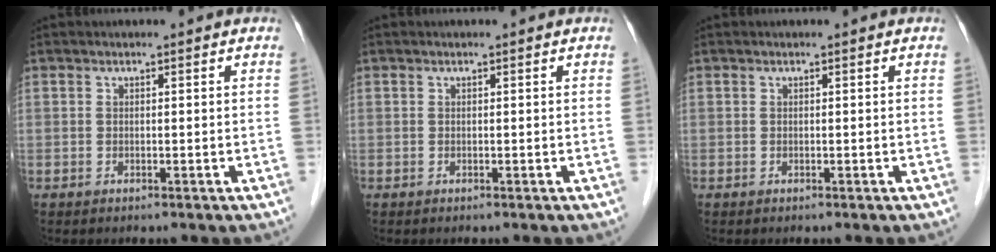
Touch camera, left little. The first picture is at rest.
{"total": 0.0}
{"total": 0.0}